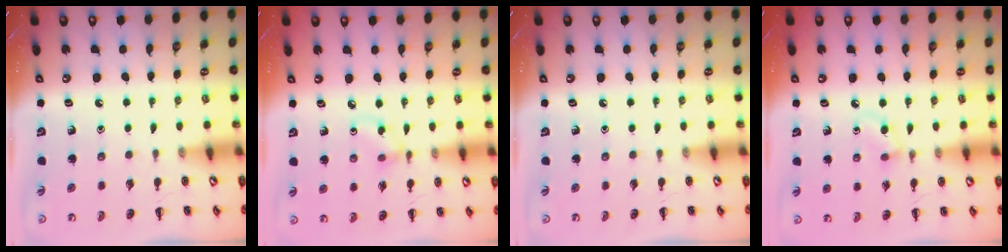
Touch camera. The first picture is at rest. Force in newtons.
{"total": 4.0, "press": 3.8, "slide": 1.2}
{"total": 0.0}
{"total": 4.3, "press": 3.9, "slide": 1.8}